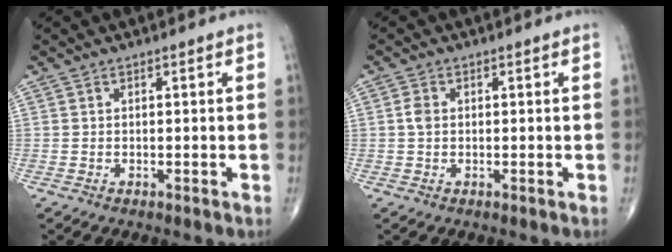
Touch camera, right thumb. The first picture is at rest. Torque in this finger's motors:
{"motor_torque": [-0.65, 0.52, 0.33, -0.13, 0.08]}